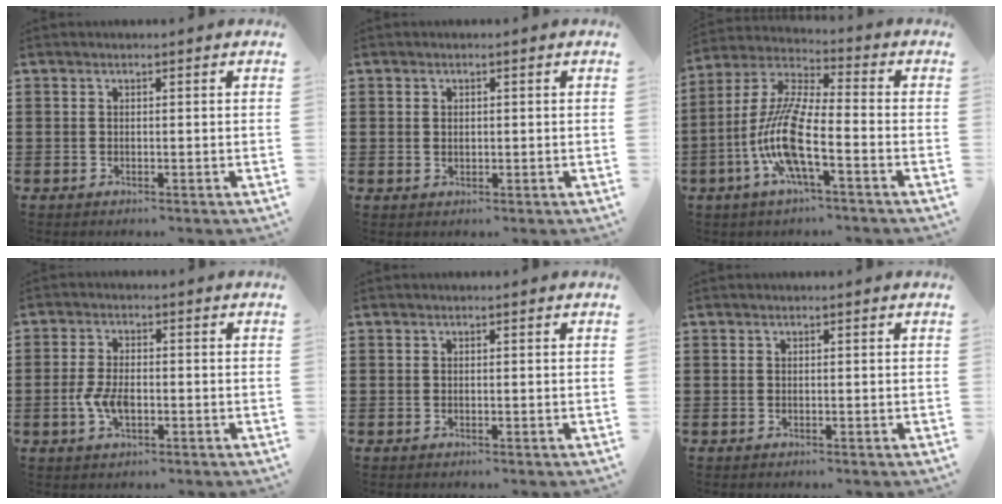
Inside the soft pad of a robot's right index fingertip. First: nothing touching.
{"total": 0.8, "force": [0.2, 0.7, 0.3], "torque": [-0.008, 0.005, 0.003]}
{"total": 10.9, "force": [-4.4, 2.0, 9.8], "torque": [-0.226, -0.018, -0.089]}
{"total": 4.6, "force": [-1.2, 2.3, 3.8], "torque": [-0.089, -0.003, -0.025]}
{"total": 0.0}
{"total": 0.0}